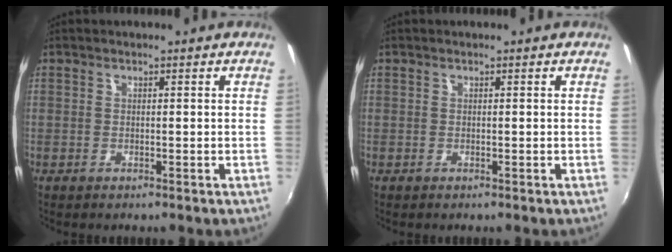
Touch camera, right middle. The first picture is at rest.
{"total": 0.0}